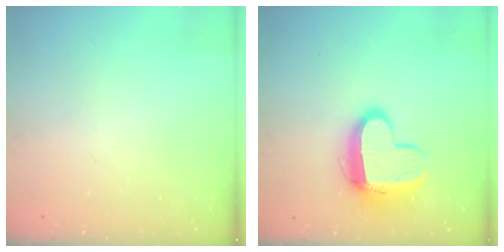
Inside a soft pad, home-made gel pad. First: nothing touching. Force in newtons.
{"total": 12.4, "press": 12.4, "slide": 1.2}